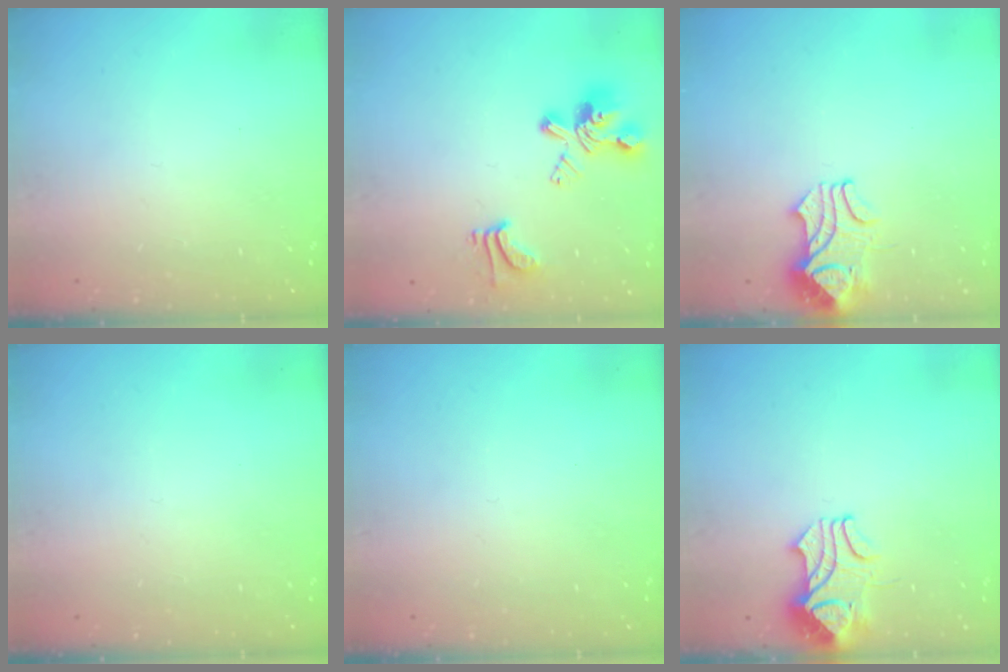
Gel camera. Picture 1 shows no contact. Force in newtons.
{"total": 6.3, "press": 6.1, "slide": 1.7}
{"total": 2.1, "press": 2.0, "slide": 0.7}
{"total": 0.0}
{"total": 0.0}
{"total": 2.0, "press": 1.8, "slide": 0.9}